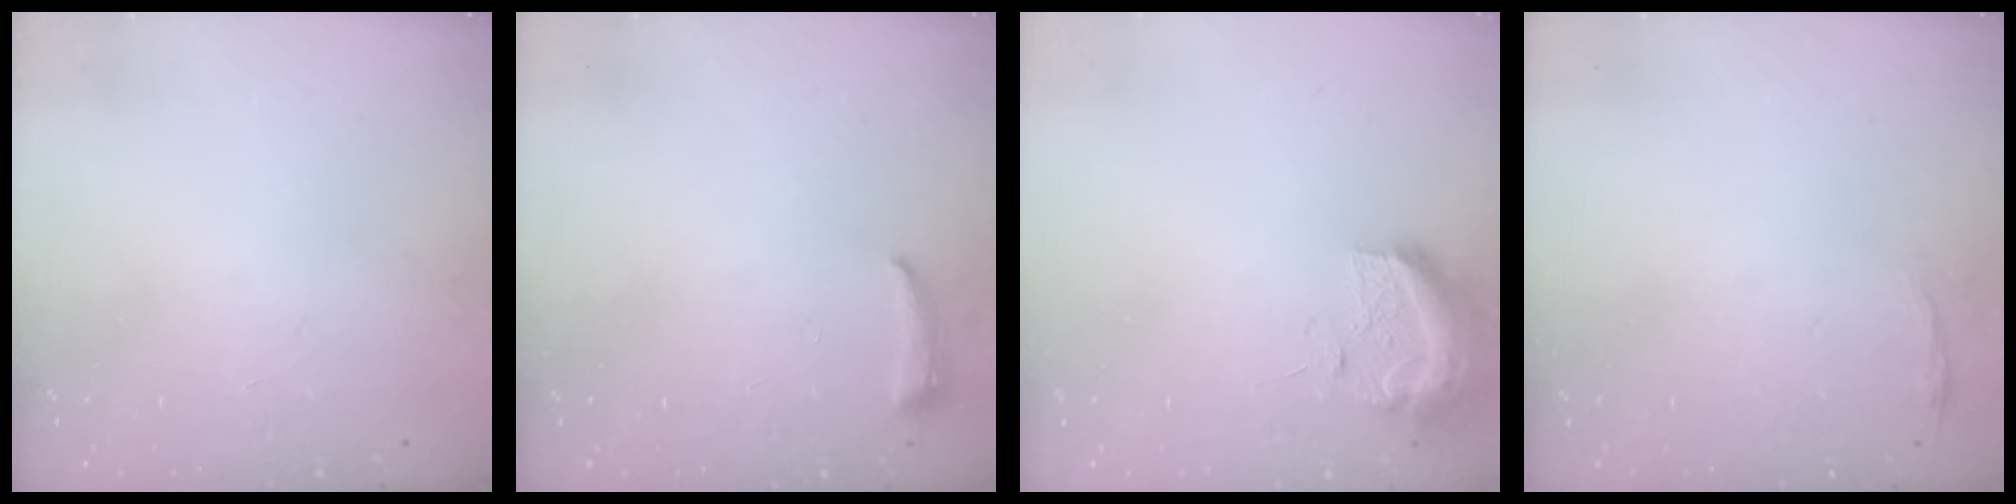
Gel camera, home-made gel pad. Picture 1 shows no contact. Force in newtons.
{"total": 4.3, "press": 4.2, "slide": 0.9}
{"total": 10.2, "press": 10.2, "slide": 0.3}
{"total": 2.8, "press": 2.8, "slide": 0.6}